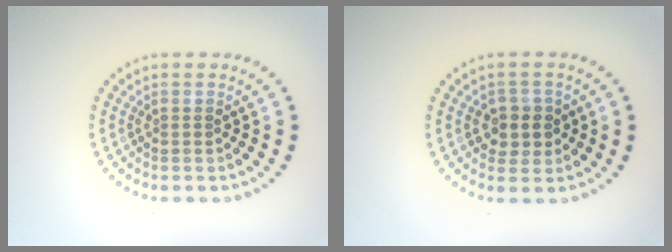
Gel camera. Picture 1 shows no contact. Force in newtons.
{"total": 2.8, "press": 2.6, "slide": 0.9}